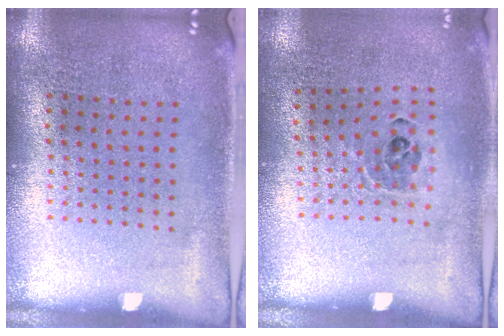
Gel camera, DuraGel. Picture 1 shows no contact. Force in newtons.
{"total": 0.9, "press": 0.8, "slide": 0.4}